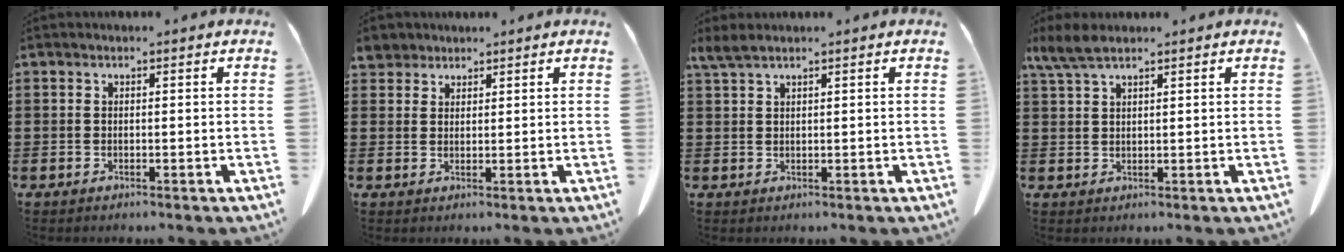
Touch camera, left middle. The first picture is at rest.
{"total": 2.7, "force": [2.4, 1.2, 0.4], "torque": [-0.016, 0.004, 0.047]}
{"total": 2.2, "force": [1.6, 0.4, 1.4], "torque": [-0.032, 0.001, 0.030]}
{"total": 4.0, "force": [2.8, 0.9, 2.7], "torque": [-0.058, 0.002, 0.052]}